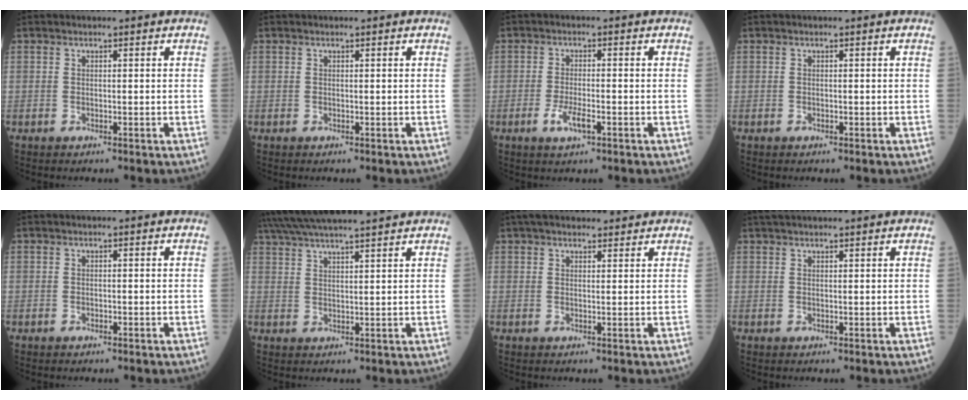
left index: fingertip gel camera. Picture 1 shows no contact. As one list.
[{"total": 0.0}, {"total": 3.6, "force": [-1.8, 0.9, 3.0], "torque": [-0.065, -0.005, -0.035]}, {"total": 0.0}, {"total": 0.0}, {"total": 14.5, "force": [13.1, -0.6, 6.2], "torque": [-0.118, 0.026, 0.194]}, {"total": 9.4, "force": [8.2, 2.3, 3.9], "torque": [-0.050, 0.031, 0.118]}, {"total": 6.2, "force": [5.5, 0.2, 2.8], "torque": [-0.038, 0.033, 0.080]}]